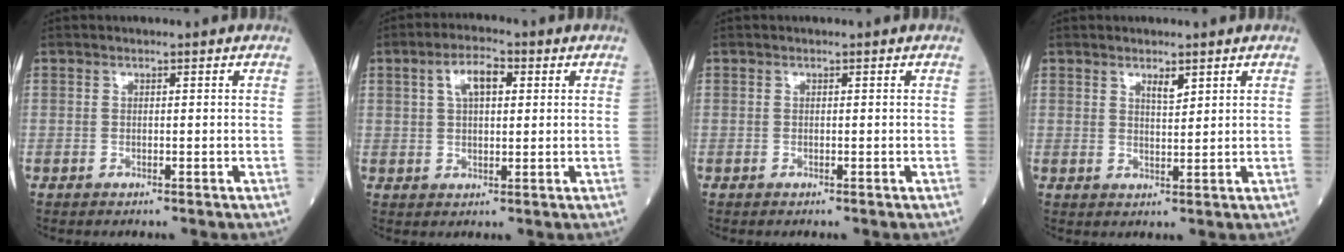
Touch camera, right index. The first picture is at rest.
{"total": 5.6, "force": [1.9, 2.2, 4.7], "torque": [-0.089, 0.015, 0.035]}
{"total": 0.0}
{"total": 2.2, "force": [1.5, 0.4, 1.5], "torque": [-0.027, -0.004, 0.027]}